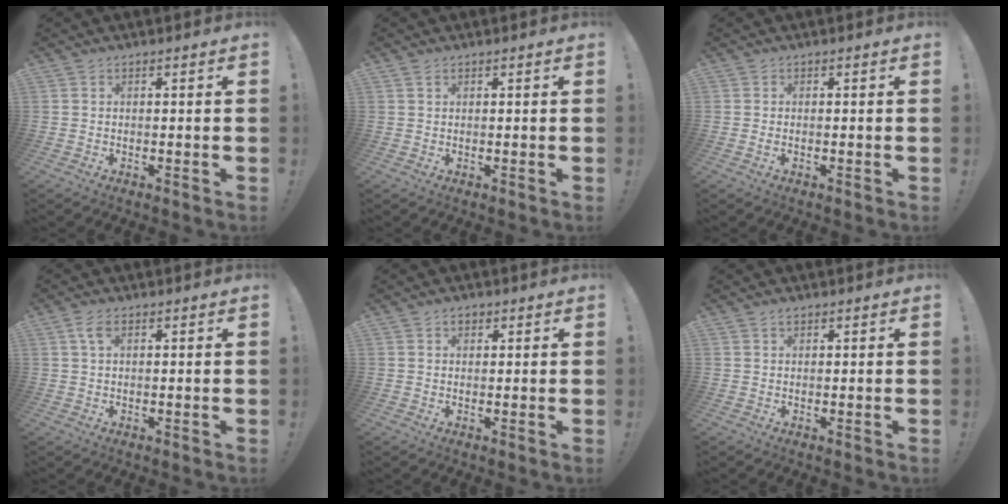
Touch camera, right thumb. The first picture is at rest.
{"total": 0.7, "force": [0.4, 0.4, 0.4], "torque": [-0.008, 0.002, 0.008]}
{"total": 0.6, "force": [0.1, 0.2, 0.6], "torque": [-0.005, -0.003, -0.001]}
{"total": 3.4, "force": [1.3, 1.6, 2.6], "torque": [-0.056, 0.004, 0.023]}
{"total": 1.9, "force": [0.9, 1.4, 0.8], "torque": [-0.009, 0.001, 0.016]}
{"total": 1.2, "force": [0.9, 0.5, 0.6], "torque": [-0.011, 0.000, 0.016]}